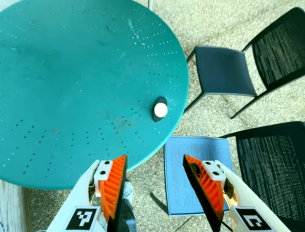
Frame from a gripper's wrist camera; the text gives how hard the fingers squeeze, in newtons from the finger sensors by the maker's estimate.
{"total": 0.0}